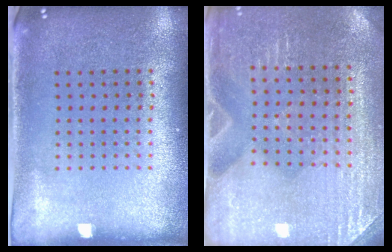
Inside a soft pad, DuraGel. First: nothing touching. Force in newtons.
{"total": 3.1, "press": 3.1, "slide": 0.1}